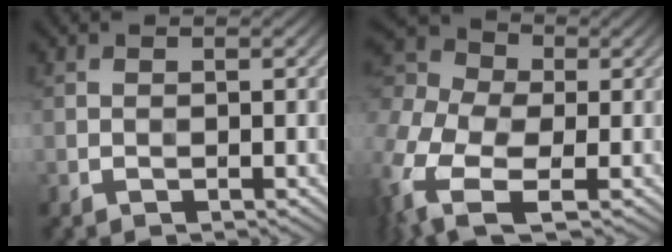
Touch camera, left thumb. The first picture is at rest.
{"total": 12.9, "force": [-2.2, 8.8, 9.2], "torque": [-0.251, -0.003, -0.037]}